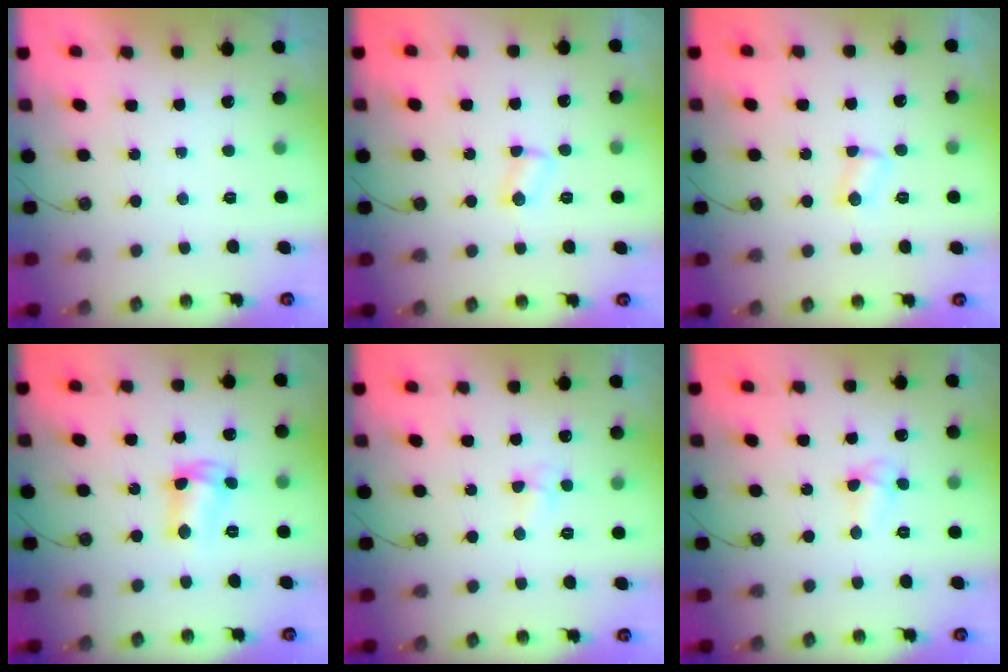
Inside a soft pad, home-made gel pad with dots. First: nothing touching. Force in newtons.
{"total": 2.4, "press": 2.4, "slide": 0.4}
{"total": 2.4, "press": 2.4, "slide": 0.4}
{"total": 6.4, "press": 6.4, "slide": 0.3}
{"total": 4.7, "press": 4.7, "slide": 0.7}
{"total": 3.6, "press": 3.6, "slide": 0.0}